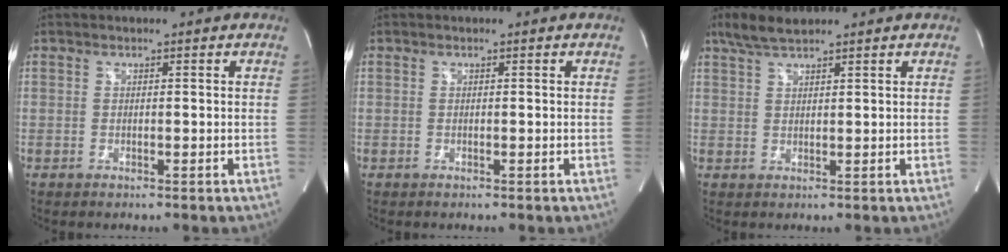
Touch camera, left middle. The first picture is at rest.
{"total": 0.0}
{"total": 4.2, "force": [3.4, 0.7, 2.3], "torque": [-0.056, 0.016, 0.070]}